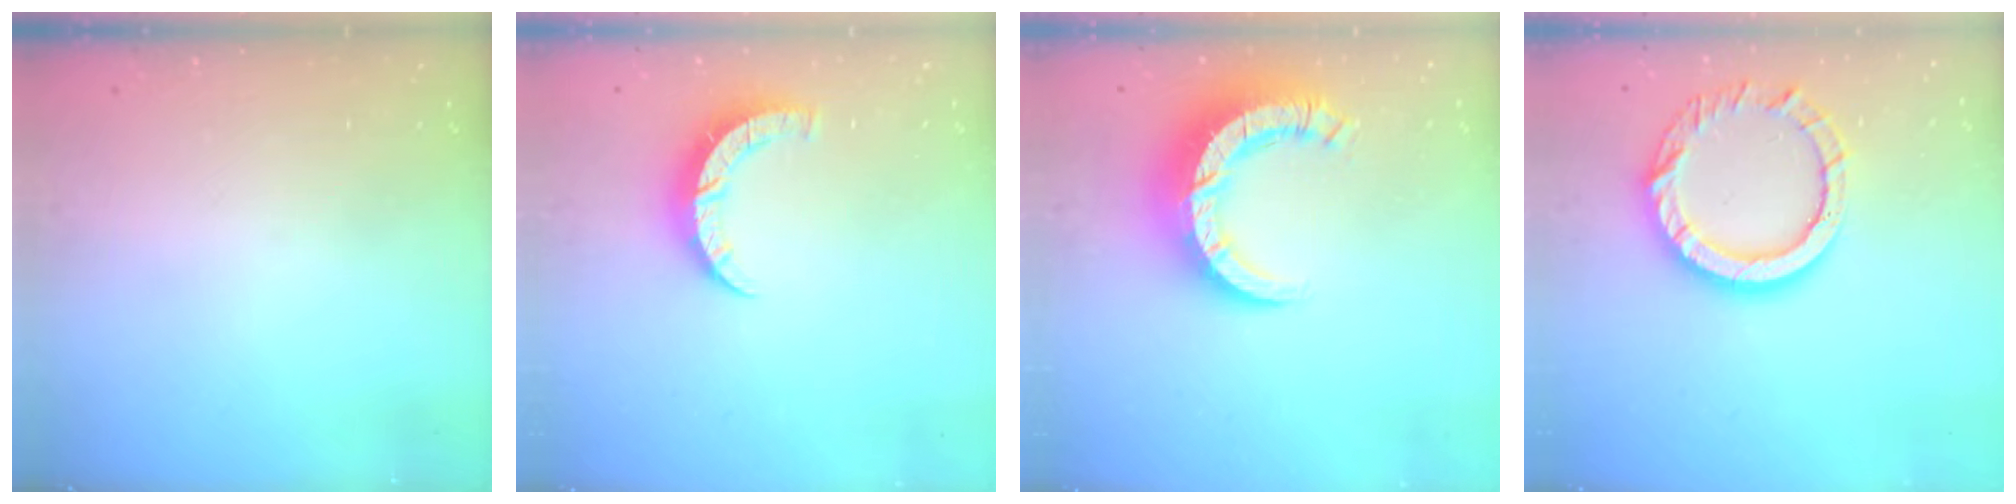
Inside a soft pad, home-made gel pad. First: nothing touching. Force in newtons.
{"total": 6.5, "press": 6.5, "slide": 0.4}
{"total": 11.3, "press": 11.2, "slide": 1.3}
{"total": 13.3, "press": 13.3, "slide": 1.3}